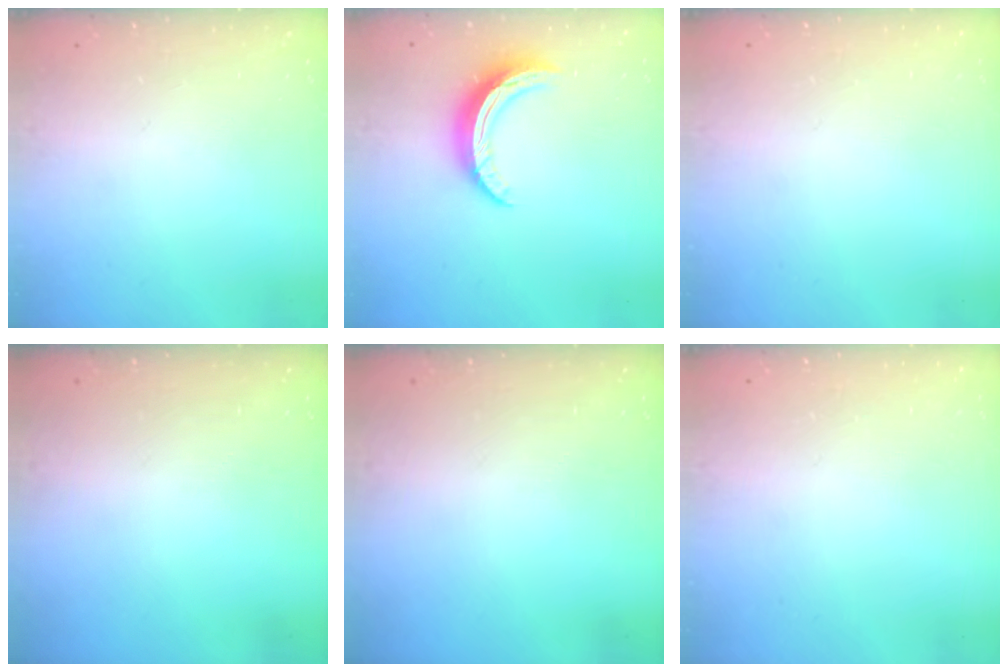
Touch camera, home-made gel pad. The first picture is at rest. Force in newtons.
{"total": 10.7, "press": 10.7, "slide": 0.2}
{"total": 2.6, "press": 2.6, "slide": 0.2}
{"total": 0.0}
{"total": 0.0}
{"total": 2.6, "press": 2.6, "slide": 0.2}